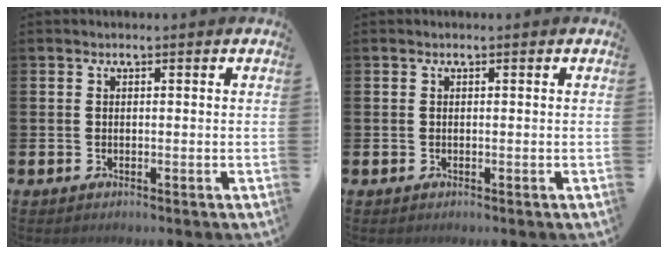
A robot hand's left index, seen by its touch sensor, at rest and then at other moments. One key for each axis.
{"total": 0.0}